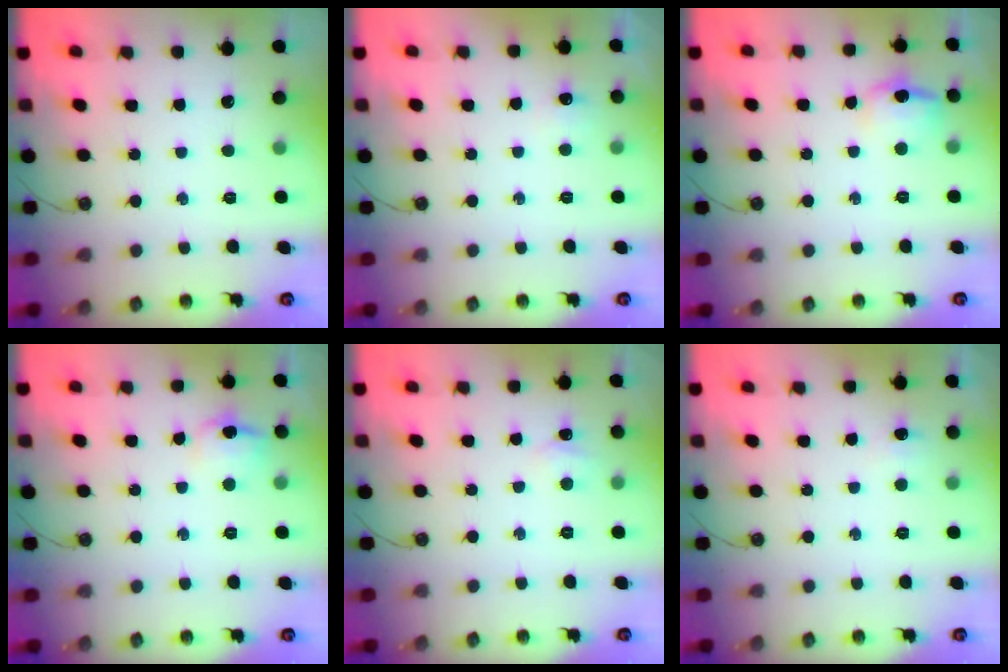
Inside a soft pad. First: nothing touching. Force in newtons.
{"total": 5.2, "press": 5.1, "slide": 0.7}
{"total": 9.8, "press": 9.8, "slide": 1.2}
{"total": 9.1, "press": 9.1, "slide": 0.9}
{"total": 4.6, "press": 4.5, "slide": 0.7}
{"total": 2.3, "press": 2.0, "slide": 1.0}